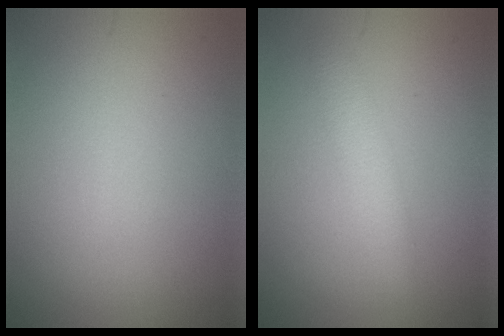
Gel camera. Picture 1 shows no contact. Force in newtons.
{"total": 2.1, "press": 2.1, "slide": 0.1}